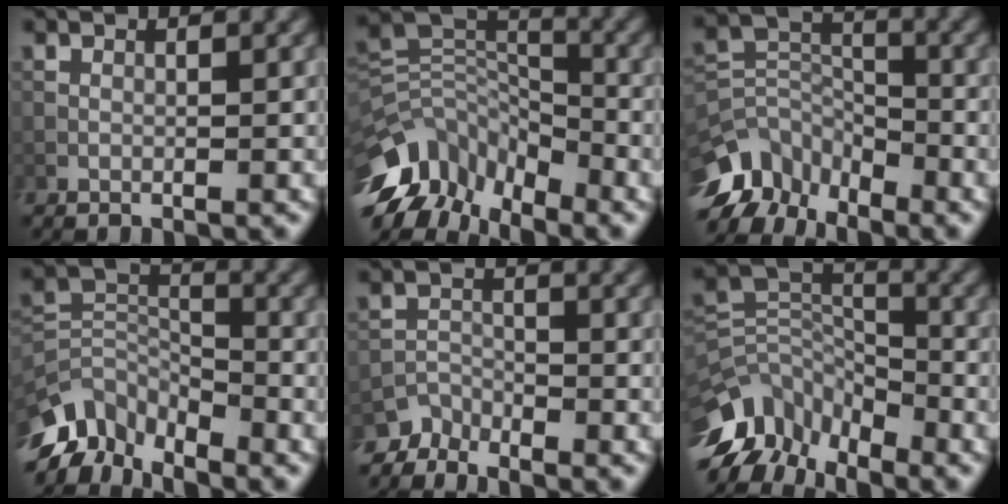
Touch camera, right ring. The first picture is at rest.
{"total": 10.7, "force": [-7.1, 5.8, 5.5], "torque": [-0.114, 0.011, -0.142]}
{"total": 9.4, "force": [-7.0, 5.3, 3.2], "torque": [-0.056, 0.004, -0.130]}
{"total": 7.8, "force": [-6.0, 3.8, 3.1], "torque": [-0.057, -0.006, -0.124]}
{"total": 2.8, "force": [-2.7, 0.7, -0.3], "torque": [0.015, -0.001, -0.058]}
{"total": 9.9, "force": [-6.9, 5.4, 4.5], "torque": [-0.092, 0.012, -0.135]}